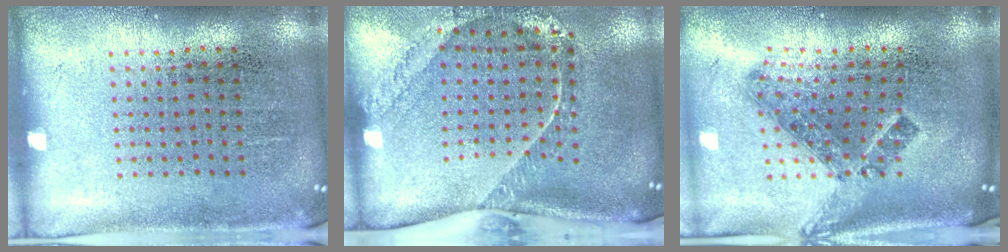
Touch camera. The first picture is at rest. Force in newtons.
{"total": 2.5, "press": 1.8, "slide": 1.8}
{"total": 1.6, "press": 1.1, "slide": 1.1}